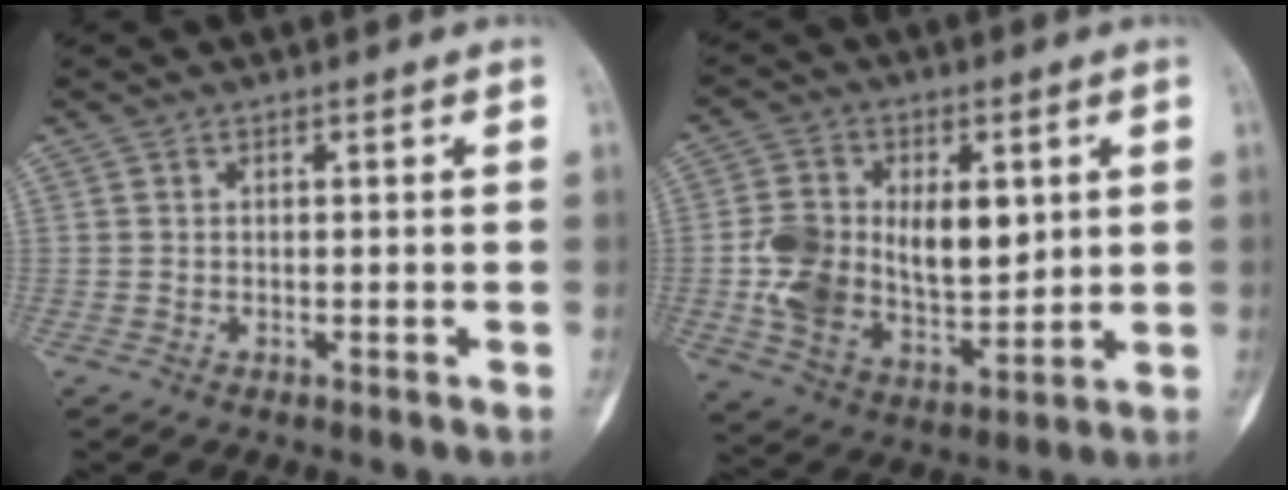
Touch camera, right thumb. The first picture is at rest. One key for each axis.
{"total": 16.9, "fx": 1.8, "fy": 11.0, "fz": 12.7, "tx": -0.196, "ty": -0.011, "tz": 0.044}